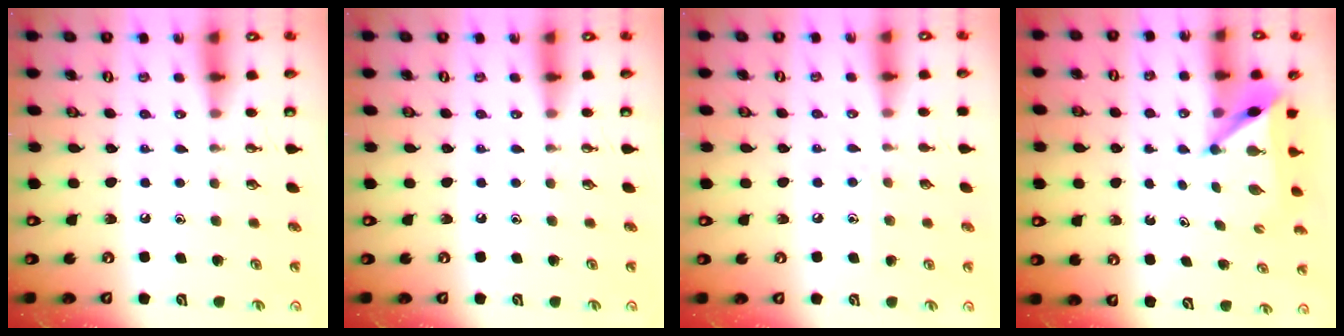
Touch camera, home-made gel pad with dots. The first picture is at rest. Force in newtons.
{"total": 0.0}
{"total": 6.9, "press": 6.9, "slide": 0.6}
{"total": 5.8, "press": 5.7, "slide": 0.6}